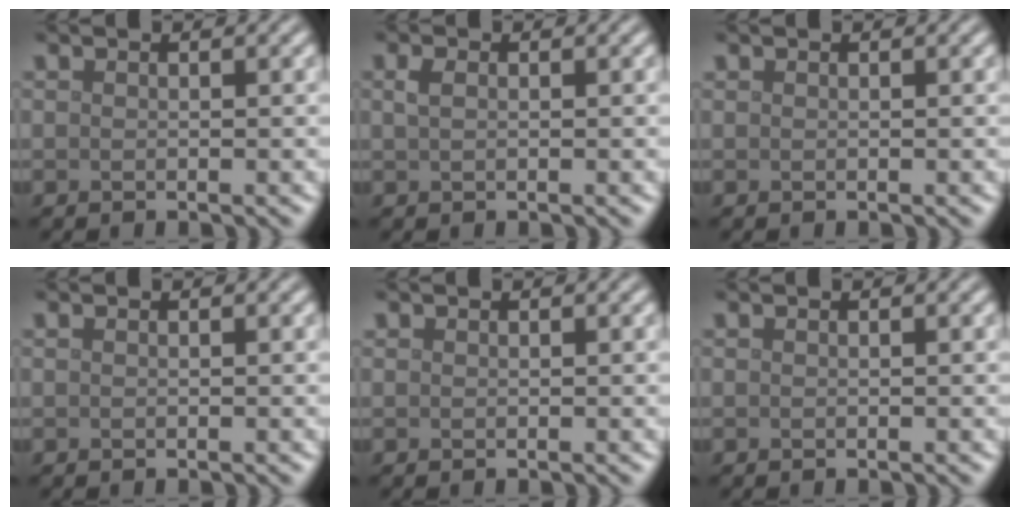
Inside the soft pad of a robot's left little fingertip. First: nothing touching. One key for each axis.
{"total": 1.0, "fx": 0.3, "fy": 0.6, "fz": 0.7, "tx": -0.017, "ty": 0.002, "tz": 0.005}
{"total": 0.0}
{"total": 0.0}
{"total": 0.0}
{"total": 0.0}